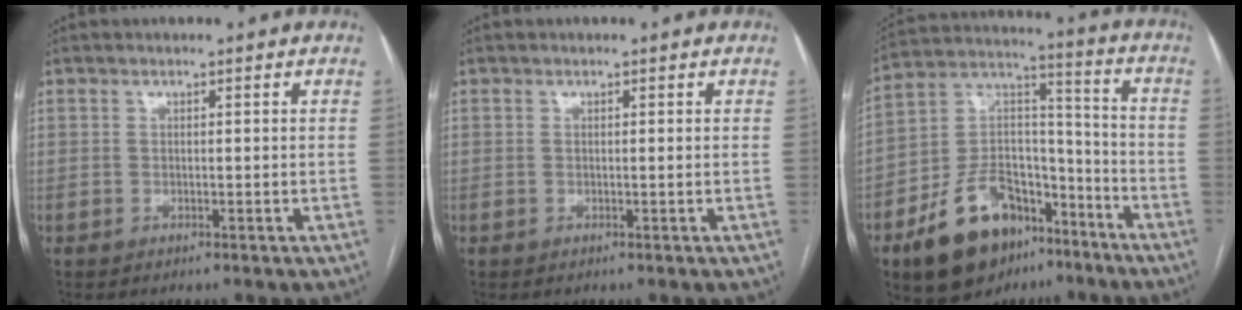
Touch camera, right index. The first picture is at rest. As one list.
[{"total": 0.0}, {"total": 18.2, "force": [-11.1, 10.1, 10.2], "torque": [-0.183, 0.036, -0.181]}]